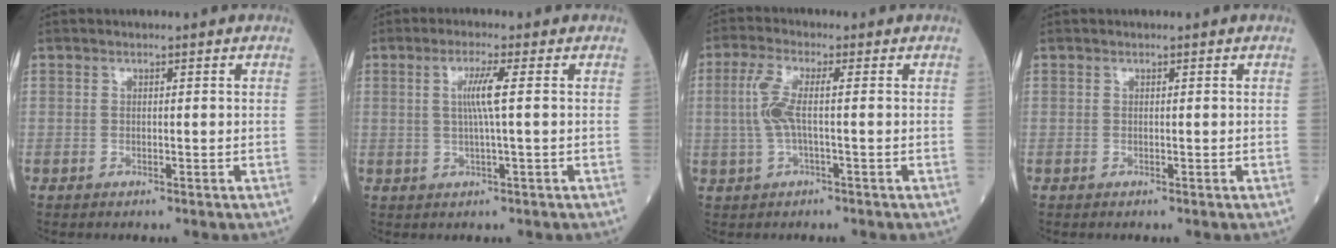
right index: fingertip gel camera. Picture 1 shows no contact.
{"total": 4.1, "force": [0.6, -0.7, 4.0], "torque": [-0.080, 0.000, 0.011]}
{"total": 5.1, "force": [0.1, 0.9, 5.0], "torque": [-0.123, 0.009, -0.002]}
{"total": 0.0}